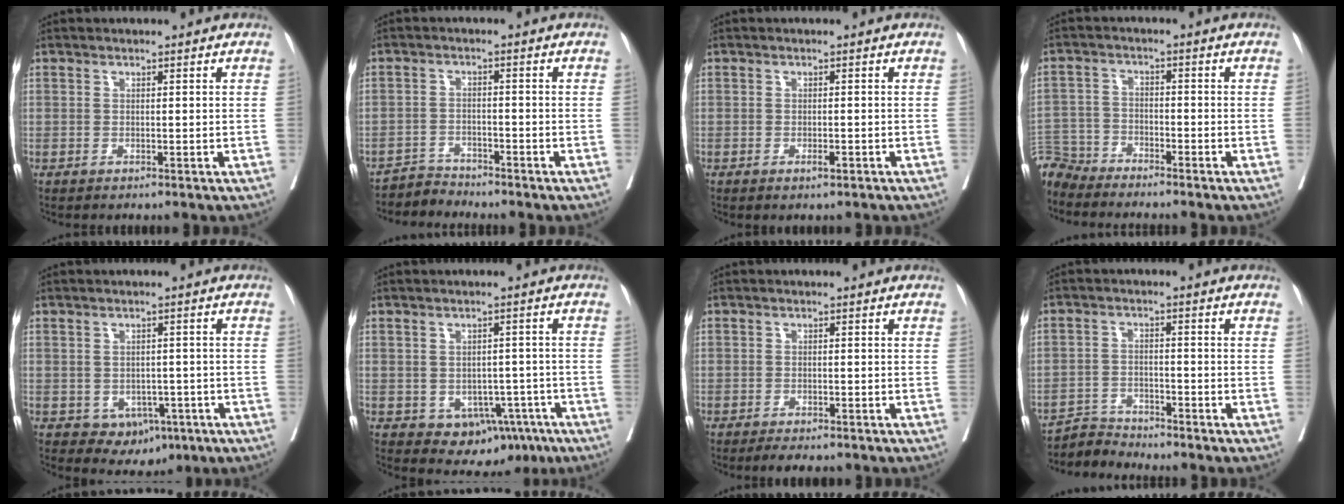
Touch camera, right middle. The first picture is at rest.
{"total": 2.9, "force": [-2.6, 0.2, -1.3], "torque": [0.031, -0.006, -0.047]}
{"total": 1.2, "force": [-0.7, 0.3, 0.9], "torque": [-0.020, -0.003, -0.010]}
{"total": 5.5, "force": [-5.5, 0.2, -0.8], "torque": [0.020, -0.001, -0.107]}
{"total": 5.2, "force": [-1.9, 4.0, 2.8], "torque": [-0.025, 0.005, -0.011]}
{"total": 7.5, "force": [-3.4, 5.2, 4.1], "torque": [-0.034, 0.014, -0.034]}
{"total": 3.2, "force": [-2.7, 1.0, 1.4], "torque": [-0.021, -0.007, -0.038]}
{"total": 3.8, "force": [-3.5, -0.1, -1.4], "torque": [0.031, -0.005, -0.064]}